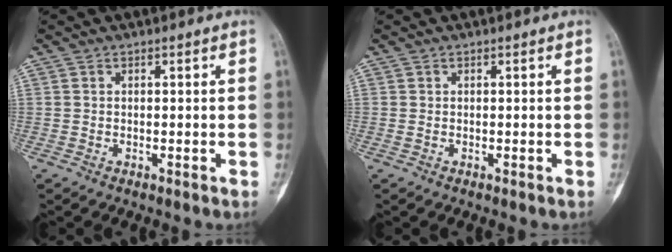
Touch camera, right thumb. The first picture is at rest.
{"total": 0.0}